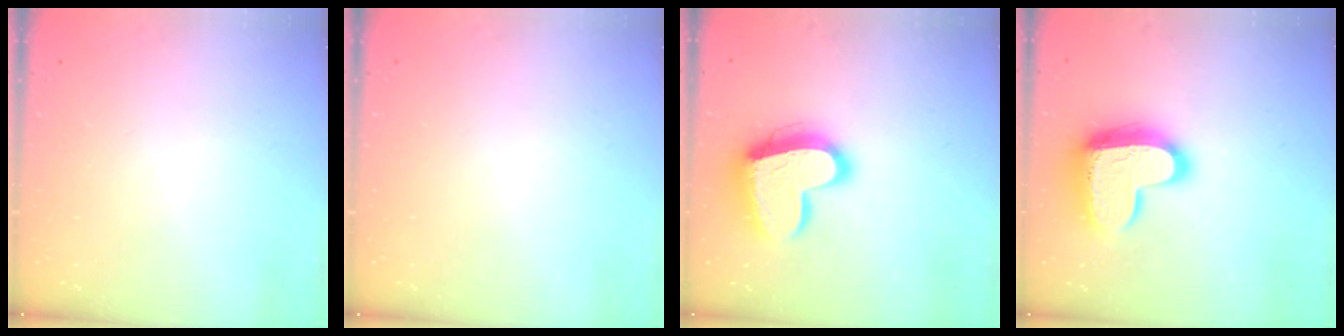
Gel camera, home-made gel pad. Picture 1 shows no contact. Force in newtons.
{"total": 0.0}
{"total": 16.7, "press": 16.6, "slide": 1.4}
{"total": 16.3, "press": 16.3, "slide": 1.0}